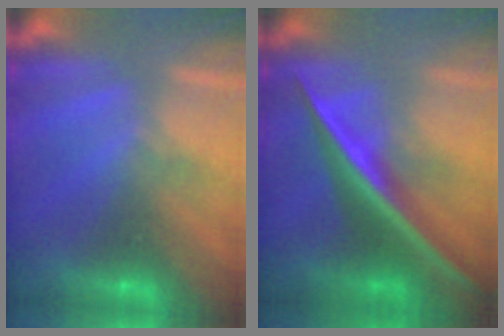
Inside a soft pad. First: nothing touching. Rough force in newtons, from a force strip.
{"total": 2.7}